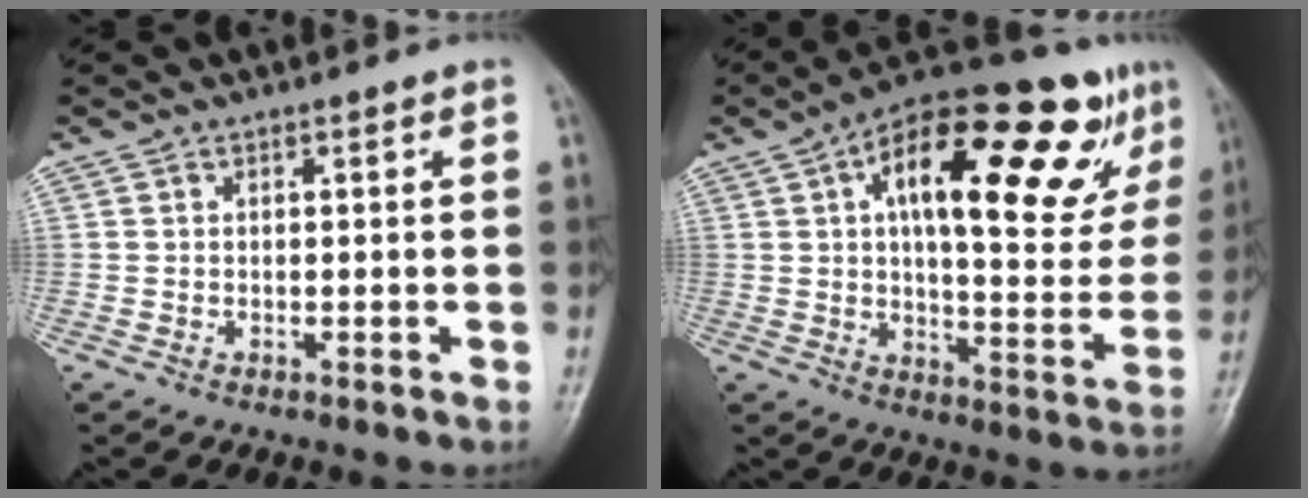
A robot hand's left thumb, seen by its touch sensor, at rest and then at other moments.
{"total": 26.1, "force": [11.2, 9.9, 21.4], "torque": [-0.279, 0.008, 0.166]}